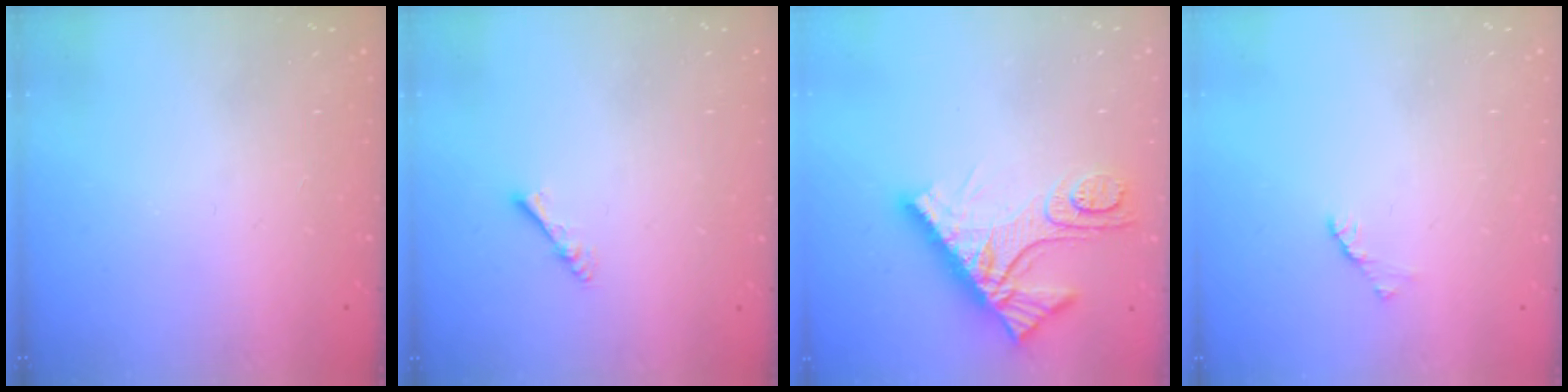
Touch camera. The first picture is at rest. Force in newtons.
{"total": 2.9, "press": 2.8, "slide": 0.4}
{"total": 12.1, "press": 12.0, "slide": 1.1}
{"total": 1.7, "press": 1.6, "slide": 0.4}